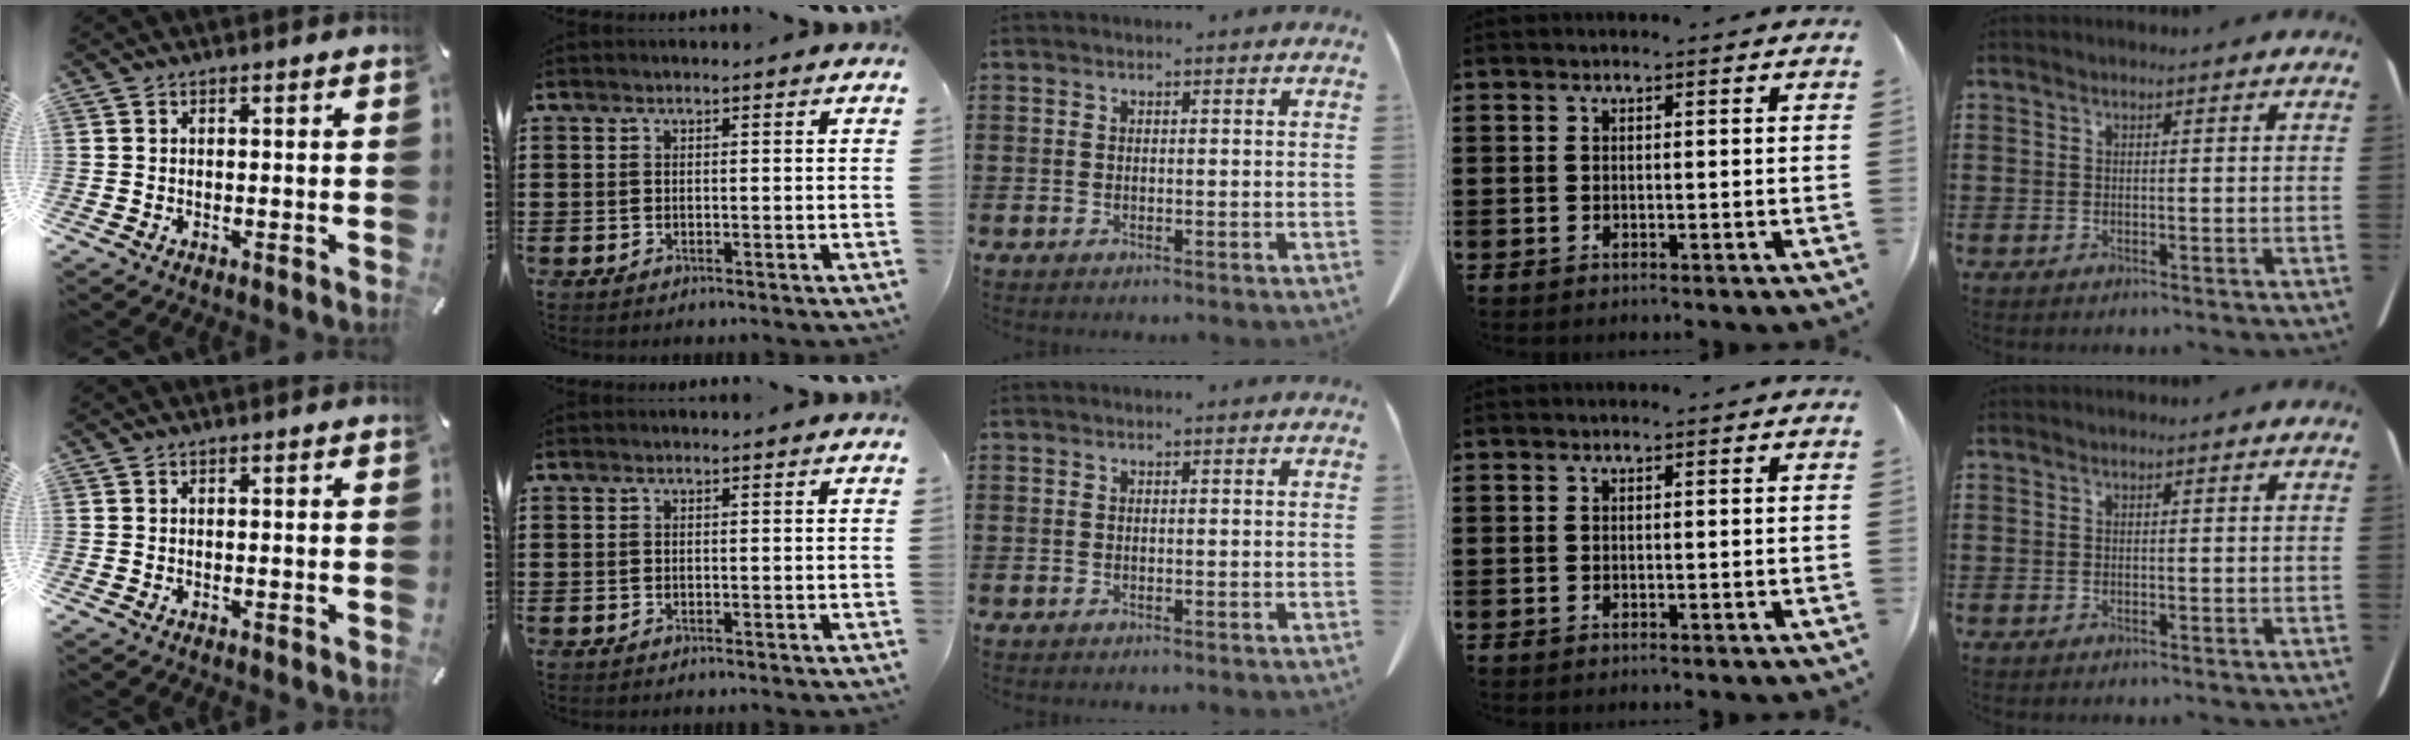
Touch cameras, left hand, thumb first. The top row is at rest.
{}